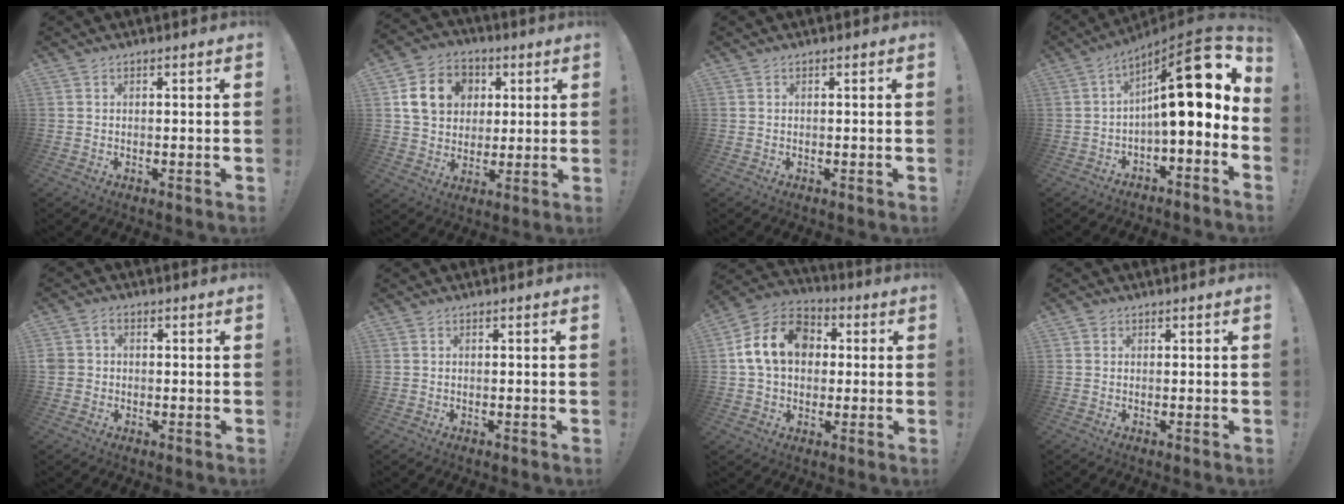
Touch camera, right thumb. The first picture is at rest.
{"total": 13.2, "force": [3.9, 11.0, 6.1], "torque": [-0.090, 0.001, 0.082]}
{"total": 0.0}
{"total": 20.3, "force": [4.4, 5.9, 18.9], "torque": [-0.278, -0.021, 0.073]}
{"total": 3.1, "force": [-0.3, 2.8, 1.3], "torque": [-0.029, 0.010, -0.004]}
{"total": 0.0}
{"total": 16.1, "force": [3.3, 12.3, 9.8], "torque": [-0.162, 0.018, 0.069]}
{"total": 1.0, "force": [0.5, 0.8, -0.3], "torque": [0.012, -0.001, 0.007]}